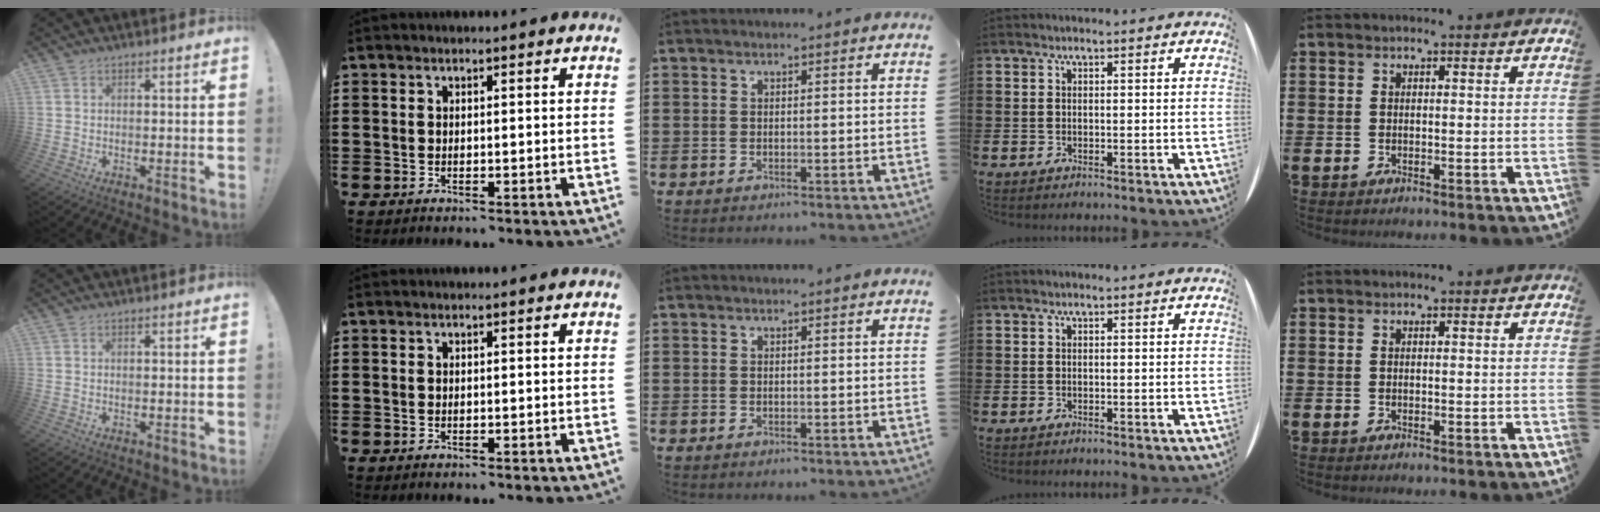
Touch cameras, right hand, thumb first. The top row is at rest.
{}